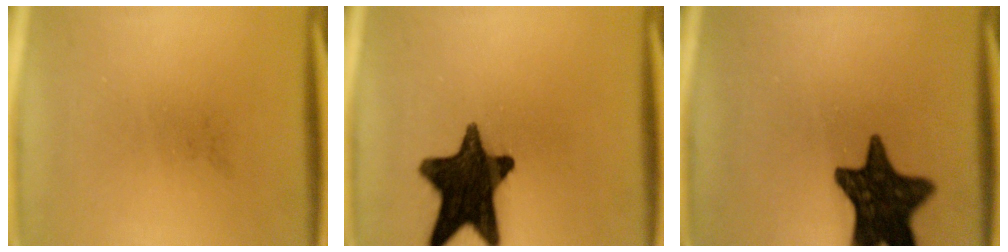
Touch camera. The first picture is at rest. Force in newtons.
{"total": 15.8}
{"total": 15.5}